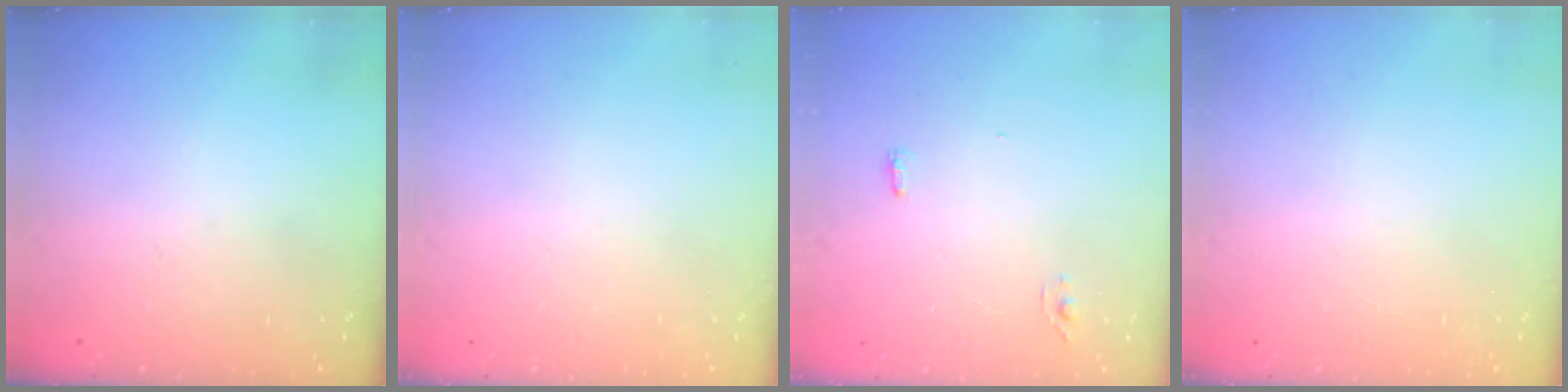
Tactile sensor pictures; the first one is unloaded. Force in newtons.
{"total": 0.0}
{"total": 3.6, "press": 3.2, "slide": 1.6}
{"total": 0.0}